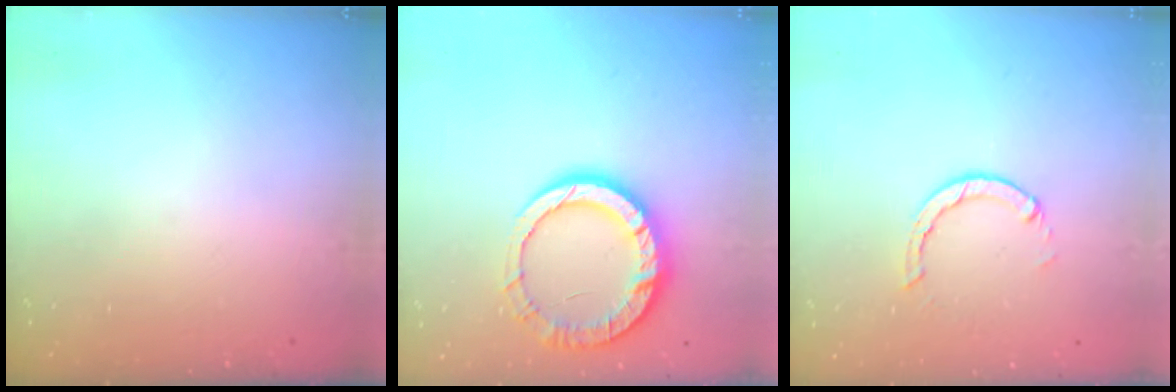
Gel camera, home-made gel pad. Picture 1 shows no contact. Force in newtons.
{"total": 14.5, "press": 14.3, "slide": 2.2}
{"total": 3.3, "press": 3.2, "slide": 0.4}